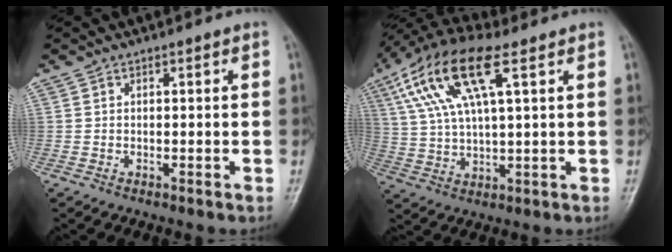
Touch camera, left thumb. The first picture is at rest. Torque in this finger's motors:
{"motor_torque": [0.83, 0.80, 1.91, -0.86, 0.56]}